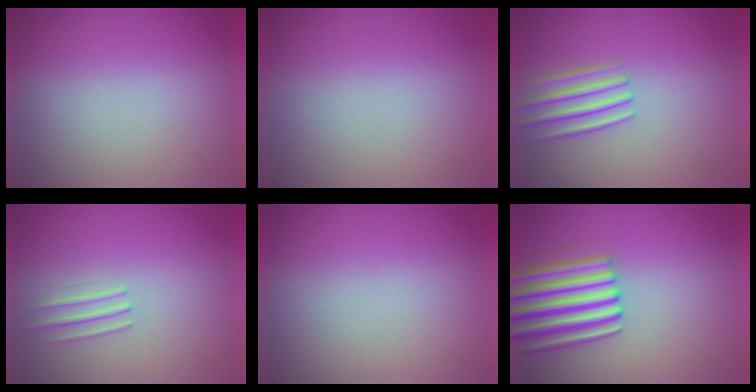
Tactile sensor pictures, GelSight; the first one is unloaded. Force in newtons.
{"total": 0.0}
{"total": 2.1}
{"total": 1.2}
{"total": 0.0}
{"total": 4.7}